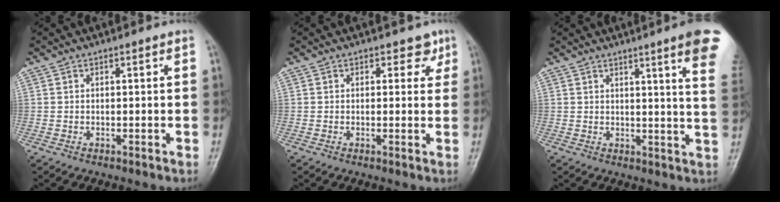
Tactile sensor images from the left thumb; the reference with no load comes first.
{"total": 2.7, "force": [1.4, 2.0, 1.2], "torque": [0.015, -0.003, 0.010]}
{"total": 11.5, "force": [7.0, 0.4, 9.1], "torque": [-0.101, -0.029, 0.069]}